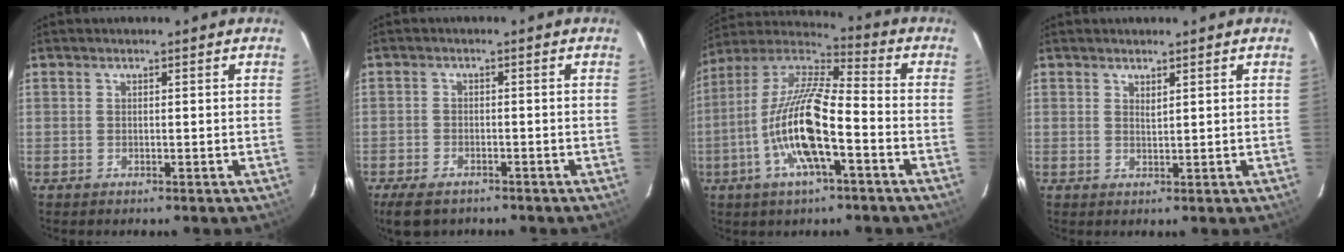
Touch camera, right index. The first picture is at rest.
{"total": 6.2, "force": [-4.6, 3.1, 2.7], "torque": [-0.074, -0.008, -0.078]}
{"total": 16.6, "force": [-5.8, 4.1, 15.0], "torque": [-0.295, -0.009, -0.118]}
{"total": 1.1, "force": [0.9, 0.2, 0.6], "torque": [-0.011, 0.000, 0.016]}